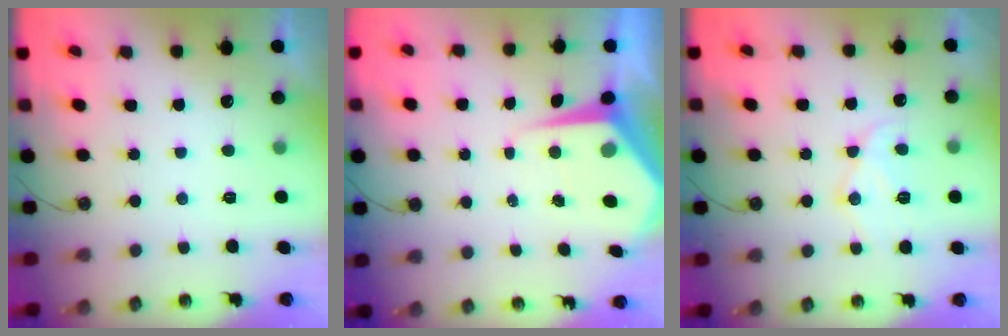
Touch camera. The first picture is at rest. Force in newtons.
{"total": 7.5, "press": 7.5, "slide": 0.6}
{"total": 12.6, "press": 12.6, "slide": 1.1}